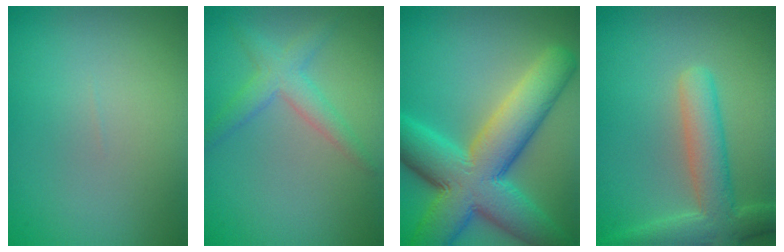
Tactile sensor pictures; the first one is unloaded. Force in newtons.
{"total": 2.9, "press": 2.9, "slide": 0.1}
{"total": 12.0, "press": 11.9, "slide": 0.6}
{"total": 5.3, "press": 5.3, "slide": 0.4}